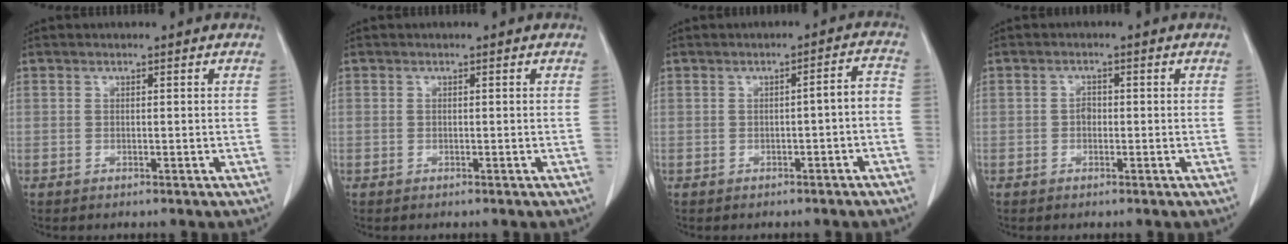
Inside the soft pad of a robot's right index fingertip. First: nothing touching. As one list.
[{"total": 0.0}, {"total": 3.3, "force": [-1.4, 0.6, 3.0], "torque": [-0.034, 0.016, -0.019]}, {"total": 1.3, "force": [-0.2, 0.9, 0.8], "torque": [-0.012, 0.004, -0.006]}]